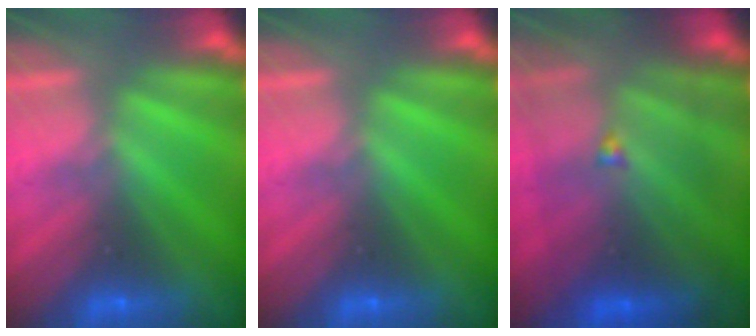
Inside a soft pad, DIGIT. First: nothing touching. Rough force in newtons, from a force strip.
{"total": 0.0}
{"total": 7.6}